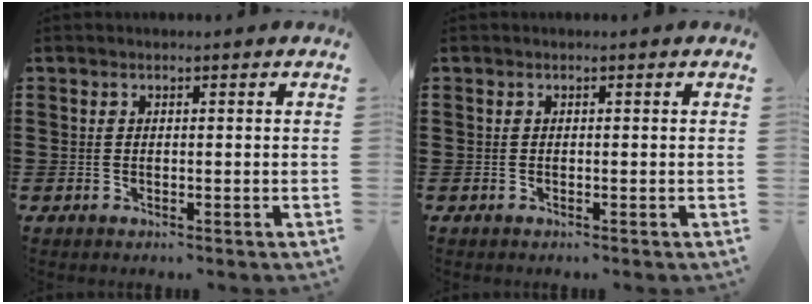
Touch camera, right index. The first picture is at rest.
{"total": 0.0}